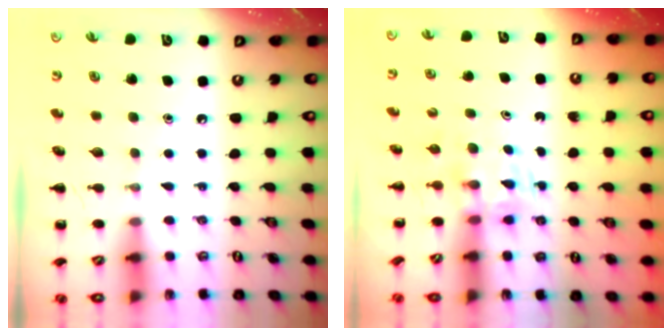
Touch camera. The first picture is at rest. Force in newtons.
{"total": 2.4, "press": 2.2, "slide": 1.1}